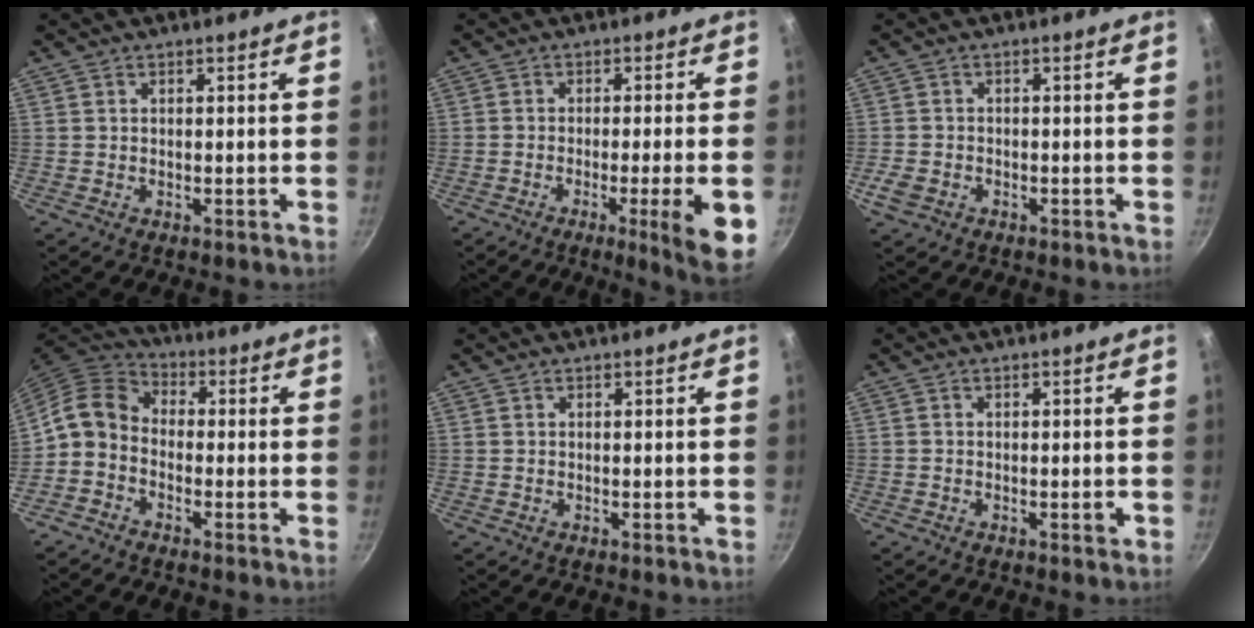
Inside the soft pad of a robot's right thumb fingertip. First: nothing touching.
{"total": 10.2, "force": [-3.4, 0.8, 9.6], "torque": [-0.126, 0.008, -0.044]}
{"total": 3.5, "force": [-1.6, 2.5, 1.7], "torque": [-0.039, 0.008, -0.030]}
{"total": 7.8, "force": [-2.2, 5.9, 4.6], "torque": [-0.079, 0.041, -0.066]}
{"total": 0.0}
{"total": 1.5, "force": [-0.6, 0.5, 1.2], "torque": [-0.021, 0.003, -0.010]}